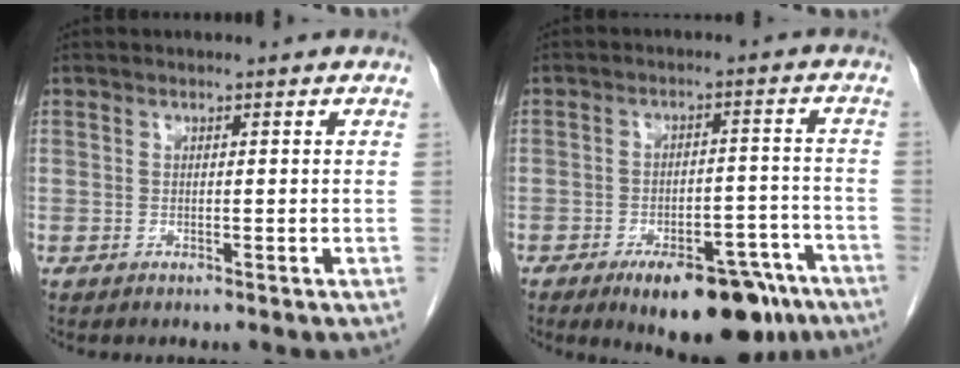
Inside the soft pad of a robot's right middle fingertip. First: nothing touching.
{"total": 13.8, "force": [-9.6, 5.0, 8.5], "torque": [-0.079, 0.014, -0.133]}